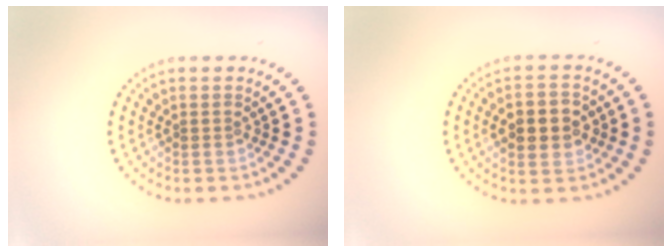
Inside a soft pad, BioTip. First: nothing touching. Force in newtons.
{"total": 3.8, "press": 3.8, "slide": 0.2}